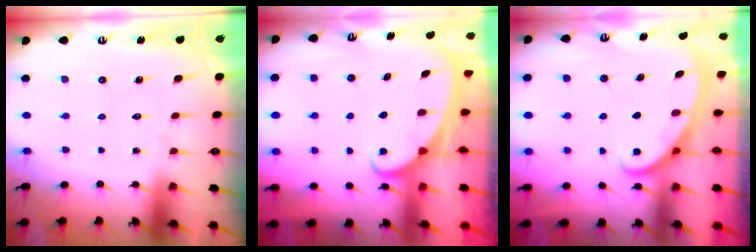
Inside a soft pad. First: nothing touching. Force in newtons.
{"total": 2.1, "press": 2.1, "slide": 0.3}
{"total": 2.9, "press": 2.9, "slide": 0.3}